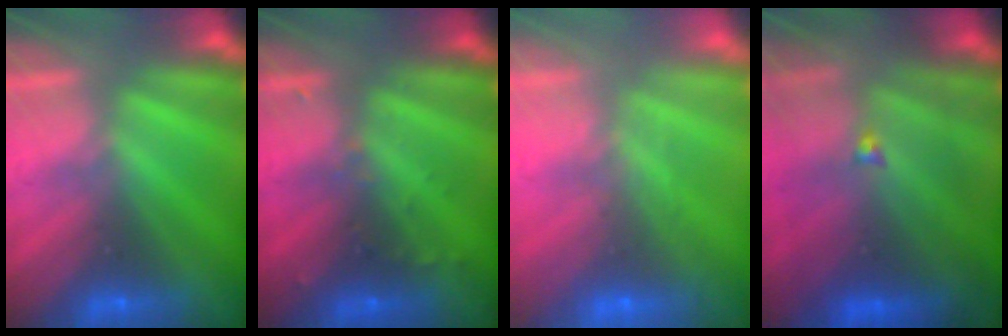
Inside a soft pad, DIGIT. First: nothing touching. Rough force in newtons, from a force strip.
{"total": 2.9}
{"total": 9.3}
{"total": 7.6}